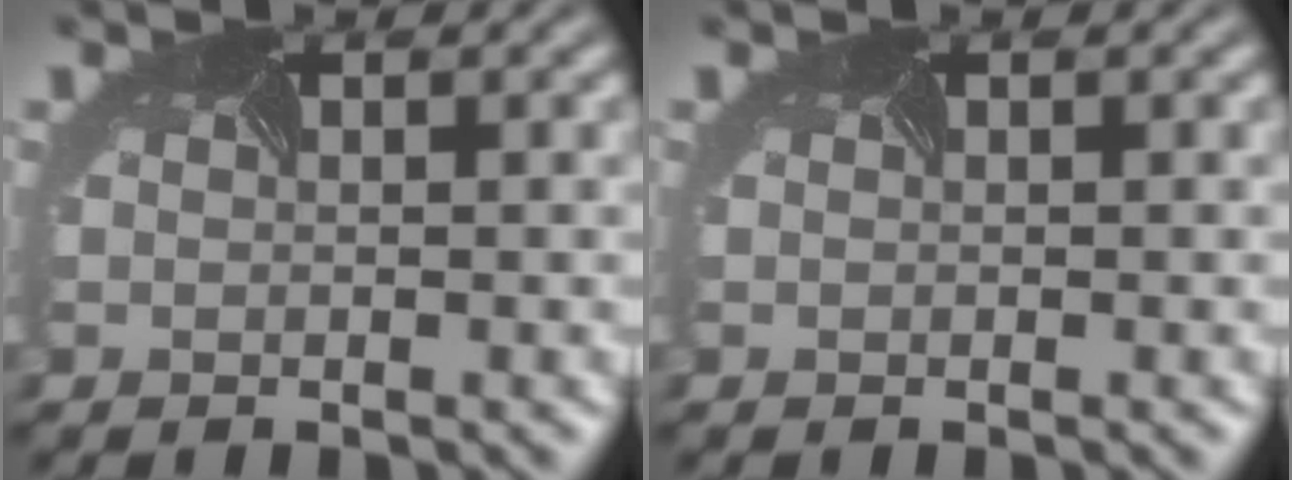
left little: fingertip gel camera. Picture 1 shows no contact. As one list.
[{"total": 0.0}]